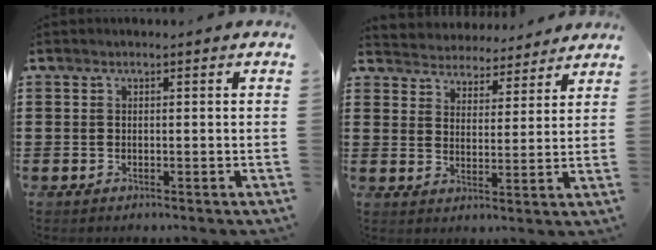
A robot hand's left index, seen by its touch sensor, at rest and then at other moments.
{"total": 4.1, "force": [4.0, 0.3, -0.7], "torque": [-0.010, -0.028, 0.068]}